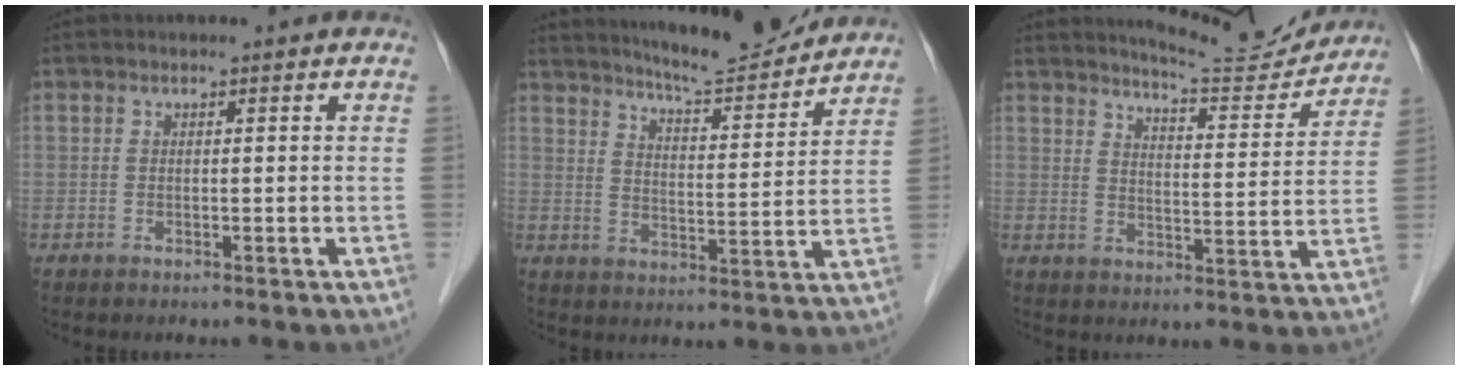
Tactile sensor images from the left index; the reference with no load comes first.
{"total": 12.1, "force": [11.5, 0.6, 3.7], "torque": [-0.061, -0.005, 0.167]}
{"total": 11.7, "force": [11.4, 0.8, 2.2], "torque": [-0.031, -0.018, 0.150]}